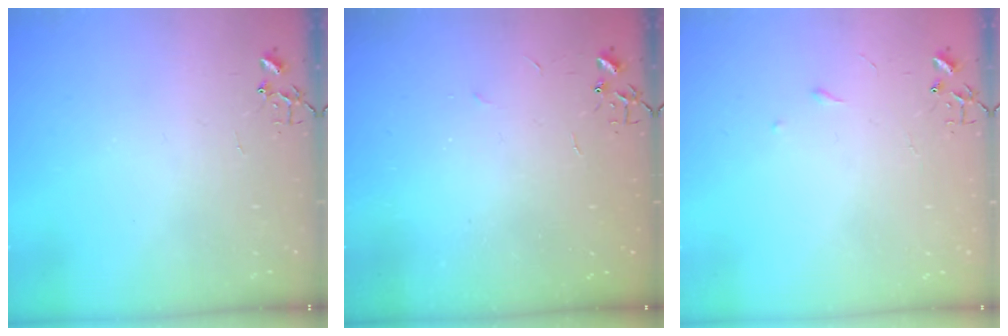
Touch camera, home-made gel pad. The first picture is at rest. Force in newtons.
{"total": 2.2, "press": 2.2, "slide": 0.3}
{"total": 3.5, "press": 3.5, "slide": 0.5}